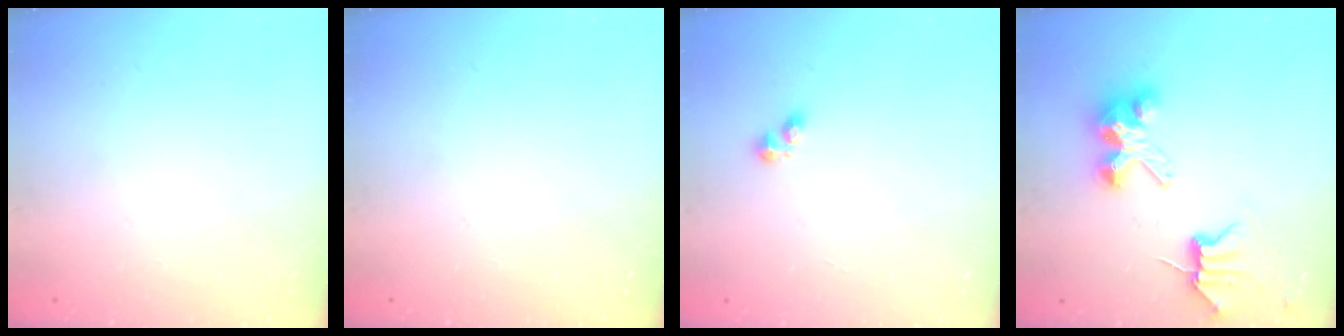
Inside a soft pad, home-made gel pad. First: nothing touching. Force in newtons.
{"total": 0.0}
{"total": 3.4, "press": 3.4, "slide": 0.5}
{"total": 7.7, "press": 7.7, "slide": 0.7}